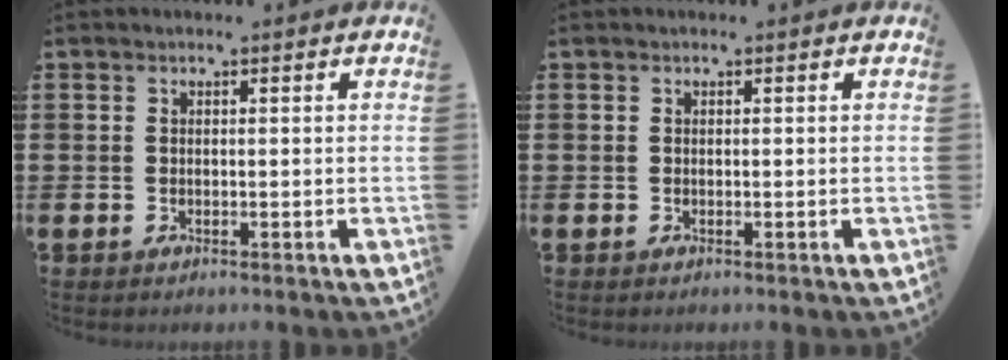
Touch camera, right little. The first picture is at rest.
{"total": 0.0}